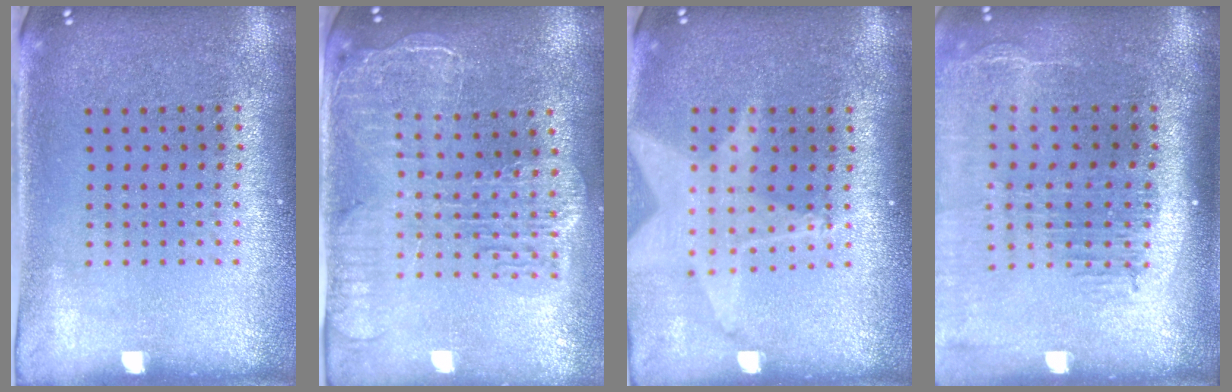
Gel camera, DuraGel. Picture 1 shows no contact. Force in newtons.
{"total": 2.3, "press": 2.0, "slide": 1.1}
{"total": 2.0, "press": 1.5, "slide": 1.3}
{"total": 2.5, "press": 2.0, "slide": 1.5}